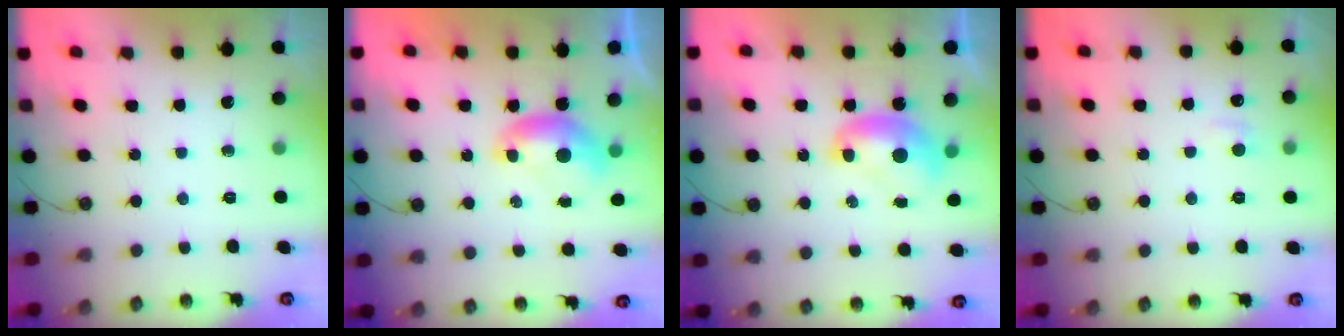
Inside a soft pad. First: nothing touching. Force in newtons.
{"total": 0.0}
{"total": 1.8, "press": 1.7, "slide": 0.2}
{"total": 1.2, "press": 1.0, "slide": 0.7}